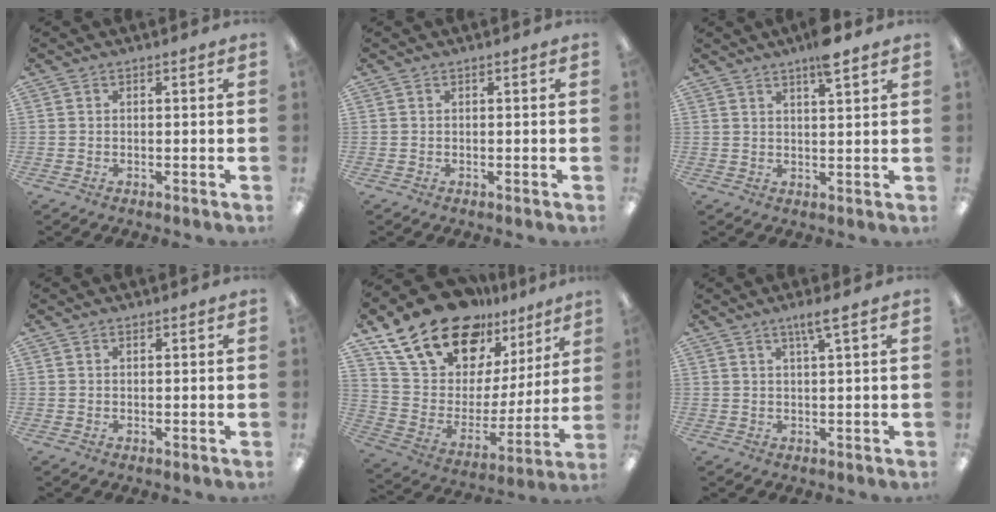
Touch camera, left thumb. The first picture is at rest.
{"total": 0.0}
{"total": 5.8, "force": [4.2, 1.0, 3.9], "torque": [-0.063, -0.017, 0.068]}
{"total": 0.6, "force": [0.4, 0.4, -0.1], "torque": [0.001, 0.001, 0.008]}
{"total": 22.3, "force": [16.5, 11.2, 9.9], "torque": [-0.186, -0.104, 0.304]}
{"total": 3.7, "force": [2.3, 0.0, 2.9], "torque": [-0.053, -0.004, 0.036]}